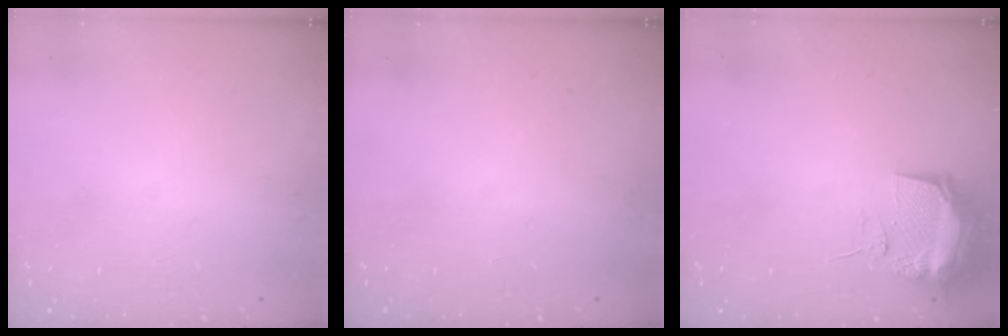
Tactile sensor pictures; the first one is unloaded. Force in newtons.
{"total": 0.0}
{"total": 11.1, "press": 11.0, "slide": 1.2}